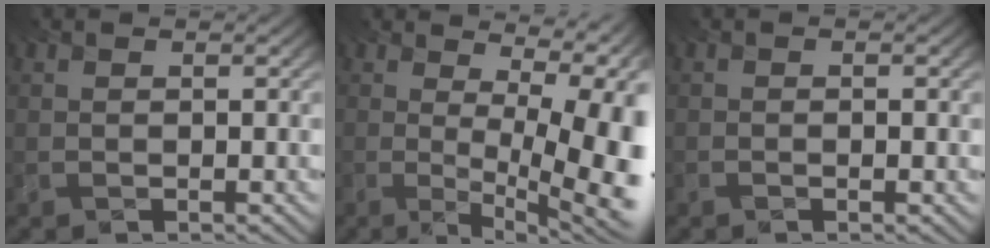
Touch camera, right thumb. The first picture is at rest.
{"total": 16.1, "force": [3.2, 6.5, 14.4], "torque": [-0.171, 0.041, 0.058]}
{"total": 0.6, "force": [-0.4, 0.0, 0.5], "torque": [-0.004, 0.001, -0.010]}